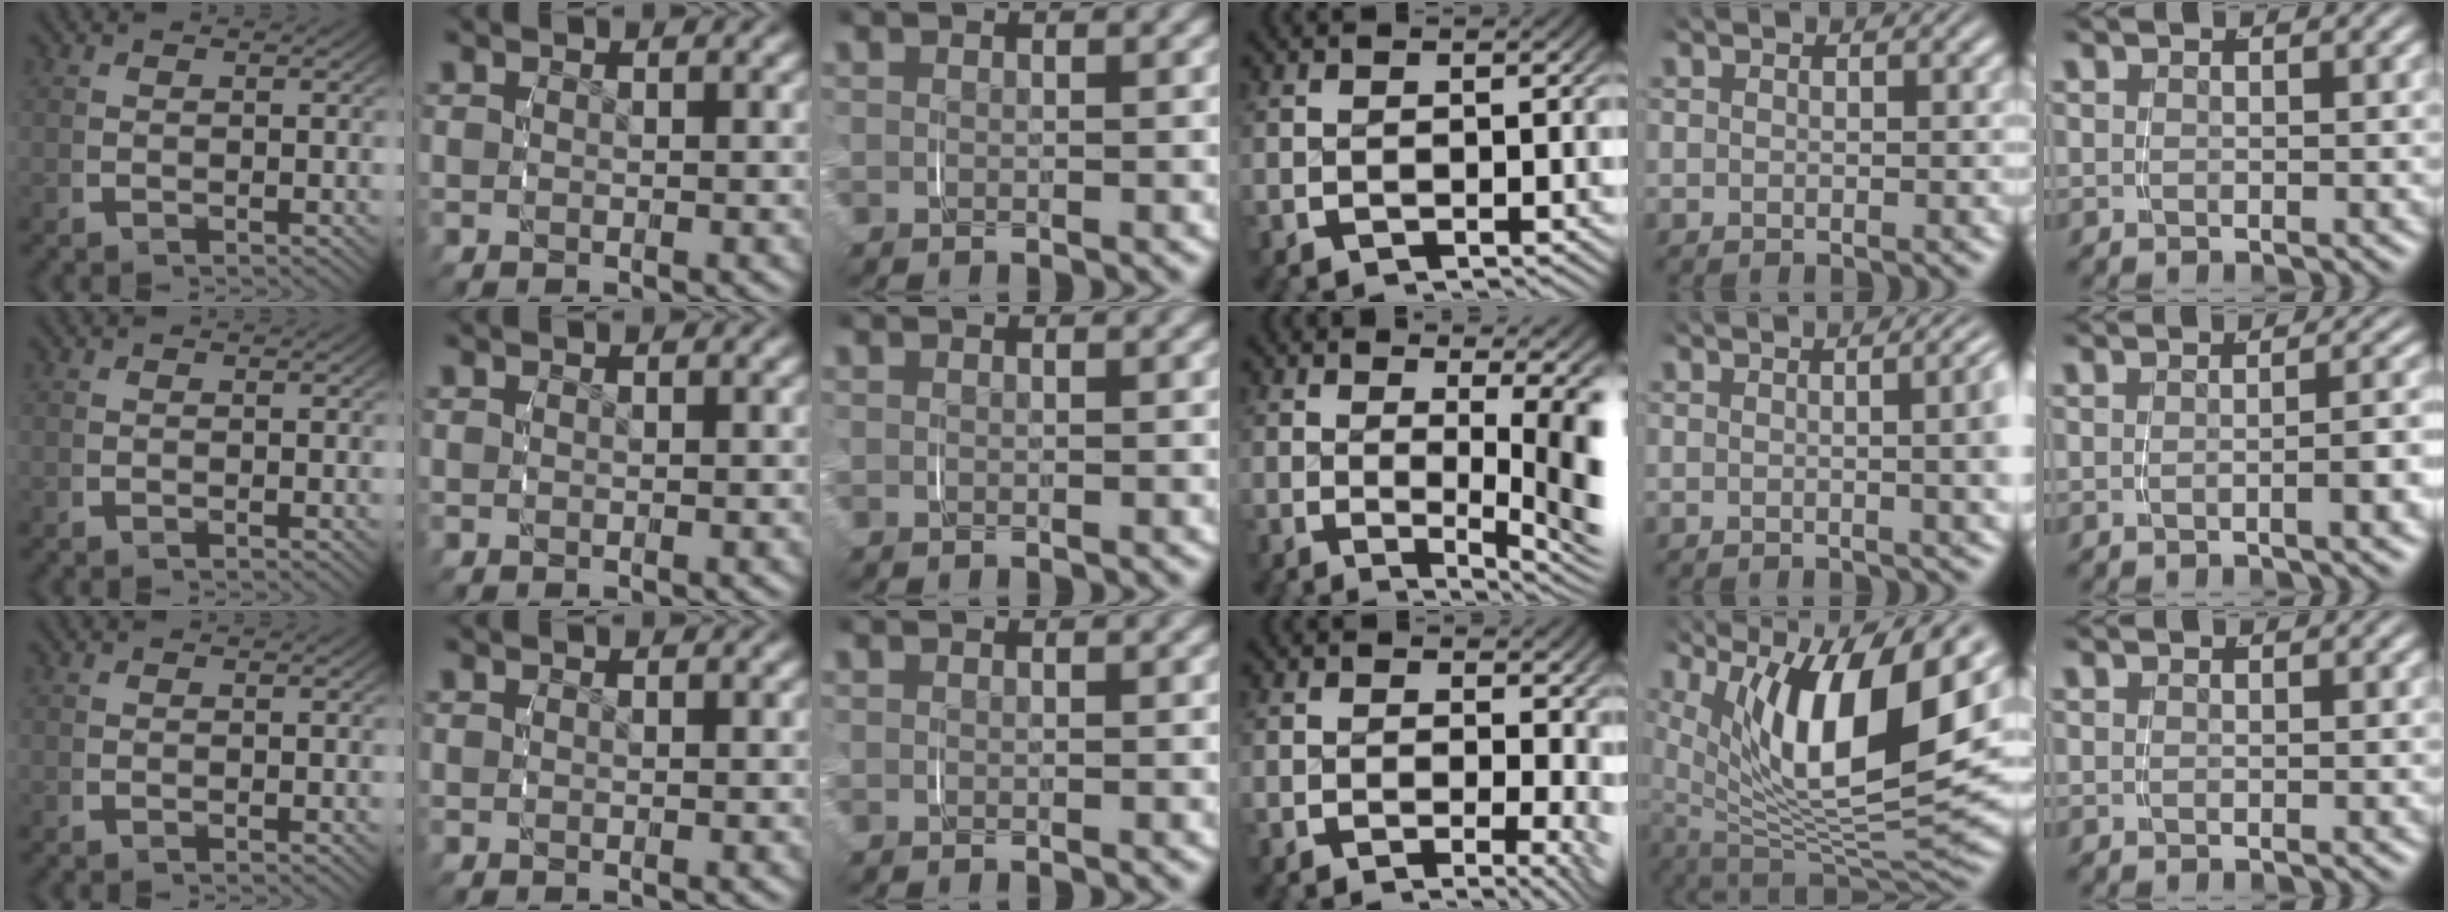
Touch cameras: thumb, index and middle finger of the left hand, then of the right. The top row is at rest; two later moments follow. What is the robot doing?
{"motion": "grasp_and_lifting", "object": "jewelry box"}